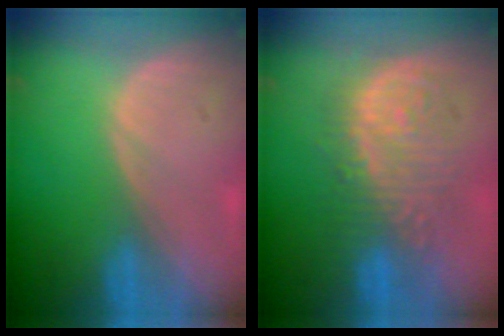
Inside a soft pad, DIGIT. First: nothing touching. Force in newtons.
{"total": 9.2, "press": 9.2, "slide": 0.0}